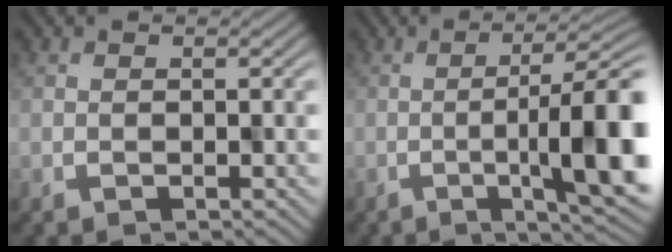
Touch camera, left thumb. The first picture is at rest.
{"total": 11.9, "force": [-2.1, 2.9, 11.4], "torque": [-0.149, -0.015, -0.012]}